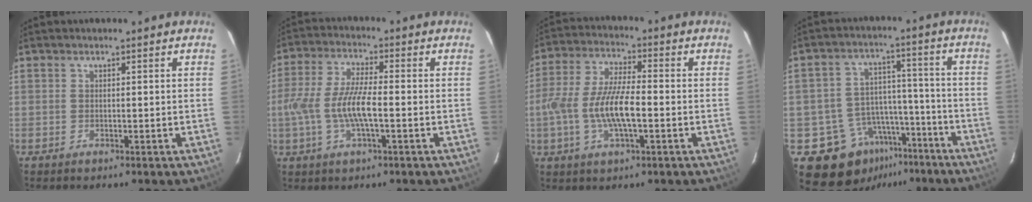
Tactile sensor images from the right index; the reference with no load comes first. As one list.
[{"total": 10.0, "force": [-2.1, 2.4, 9.5], "torque": [-0.196, -0.001, -0.041]}, {"total": 11.7, "force": [-2.6, 3.5, 10.8], "torque": [-0.223, 0.000, -0.052]}, {"total": 13.3, "force": [-8.7, 9.5, 3.2], "torque": [-0.070, 0.051, -0.111]}]